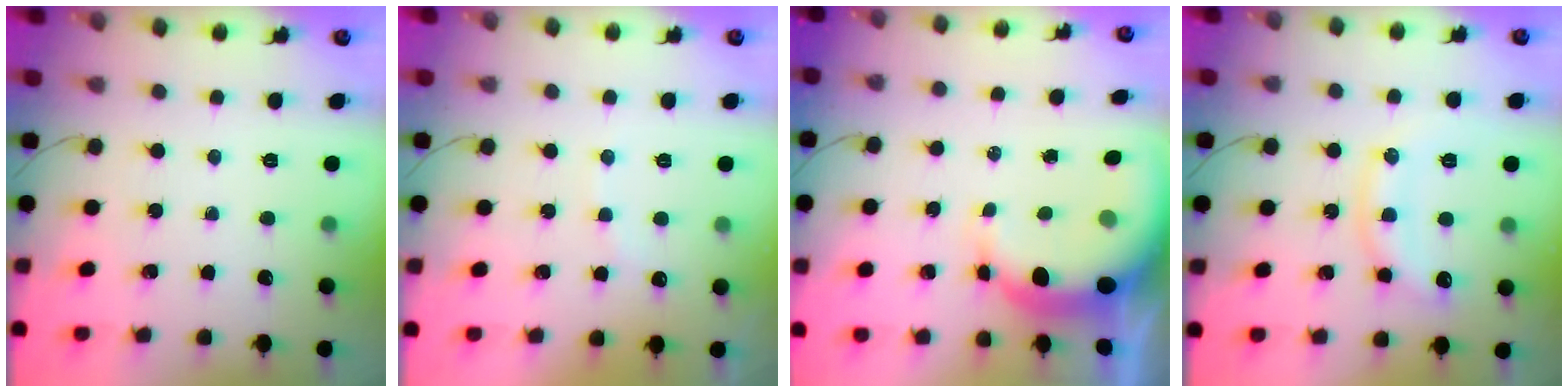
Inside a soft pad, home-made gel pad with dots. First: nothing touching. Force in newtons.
{"total": 5.5, "press": 5.4, "slide": 0.8}
{"total": 6.8, "press": 6.6, "slide": 1.8}
{"total": 12.5, "press": 12.5, "slide": 0.6}